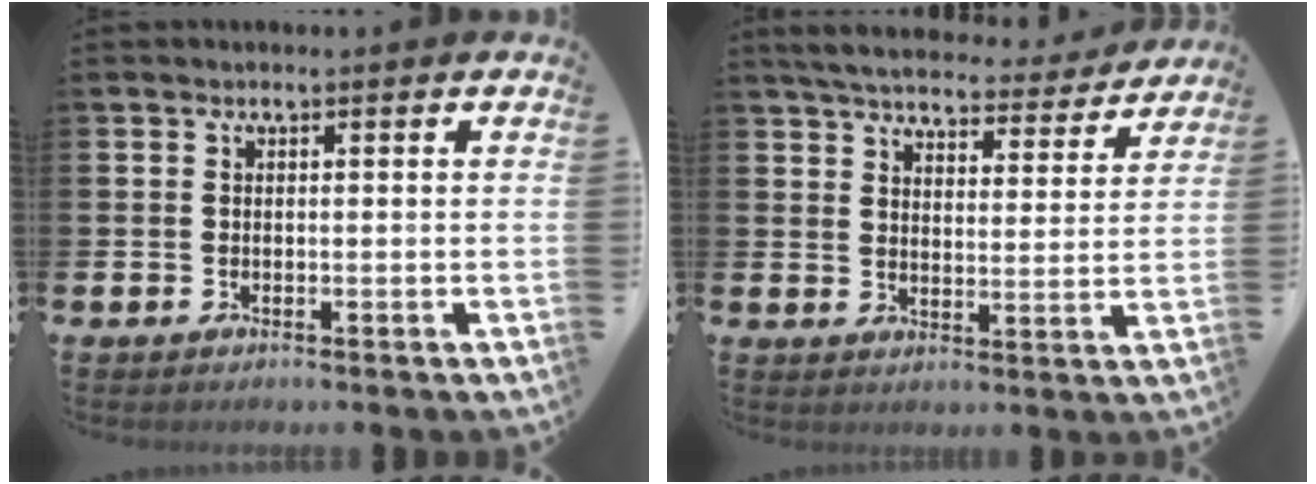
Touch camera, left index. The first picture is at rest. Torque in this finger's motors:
{"motor_torque": [0.97, -1.17, 0.63, 0.10]}